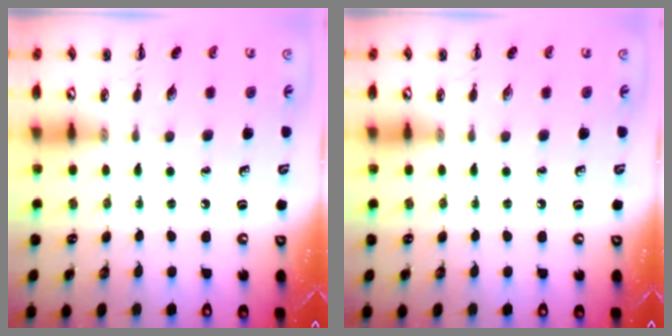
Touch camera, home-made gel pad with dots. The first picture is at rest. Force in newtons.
{"total": 0.0}